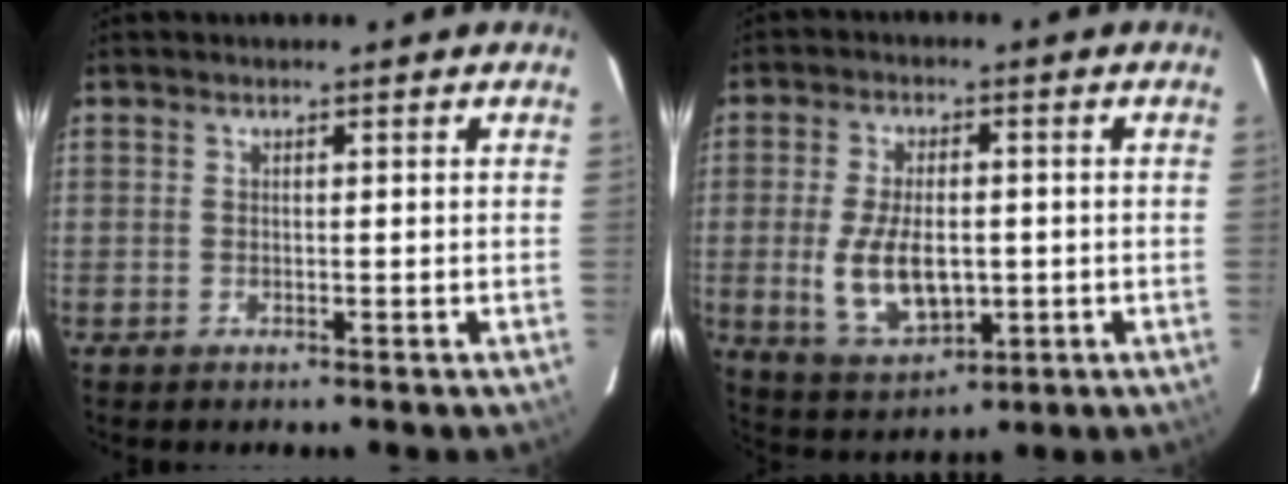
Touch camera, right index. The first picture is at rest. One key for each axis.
{"total": 11.2, "fx": -1.5, "fy": 5.9, "fz": 9.4, "tx": -0.190, "ty": -0.011, "tz": -0.012}